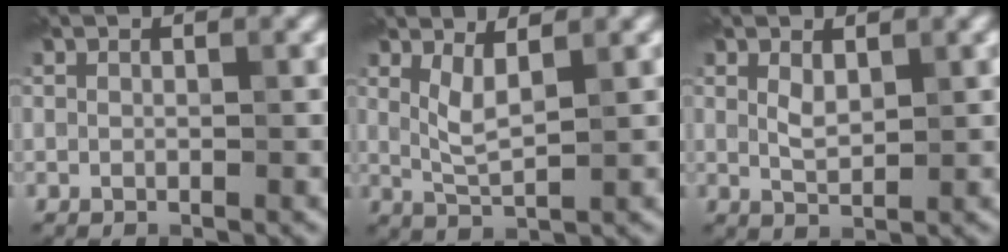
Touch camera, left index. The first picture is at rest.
{"total": 2.5, "force": [1.4, 0.5, 2.1], "torque": [-0.046, -0.006, 0.030]}
{"total": 1.6, "force": [0.9, 0.6, 1.1], "torque": [-0.026, -0.001, 0.022]}